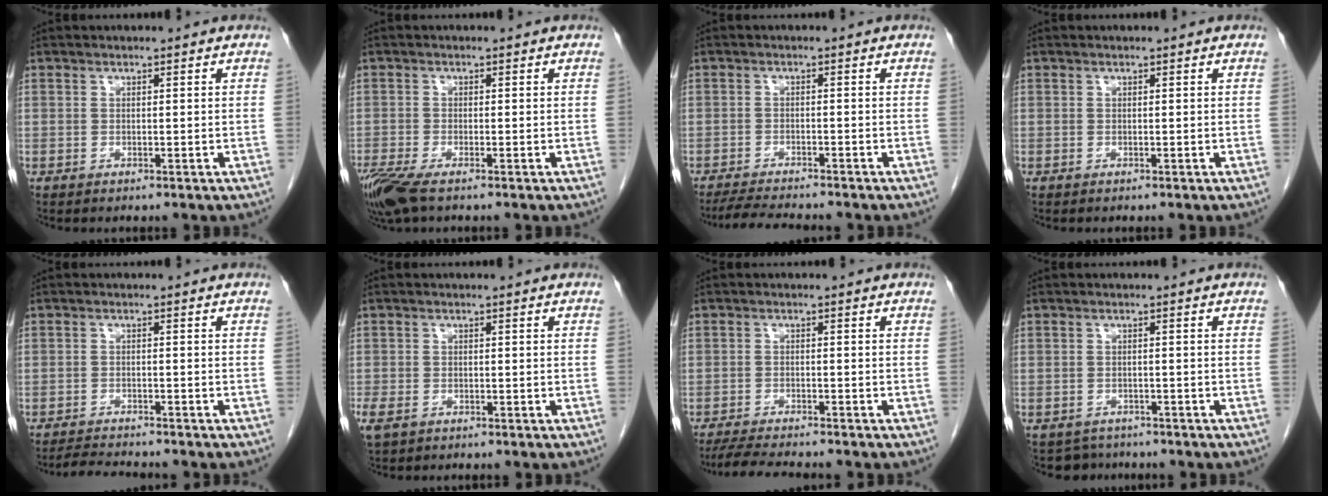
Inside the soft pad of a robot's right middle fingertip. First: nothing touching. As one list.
[{"total": 5.4, "force": [-3.7, 1.3, 3.7], "torque": [-0.081, -0.017, -0.072]}, {"total": 6.5, "force": [-5.9, 0.3, 2.6], "torque": [-0.042, -0.019, -0.097]}, {"total": 0.0}, {"total": 4.3, "force": [-4.1, 0.0, 1.0], "torque": [-0.020, -0.017, -0.069]}, {"total": 3.4, "force": [-1.9, 2.1, 1.8], "torque": [-0.043, -0.006, -0.029]}, {"total": 6.7, "force": [-6.0, 0.2, 2.8], "torque": [-0.047, -0.020, -0.099]}, {"total": 3.2, "force": [-2.7, 1.5, -0.5], "torque": [0.004, 0.000, -0.043]}]